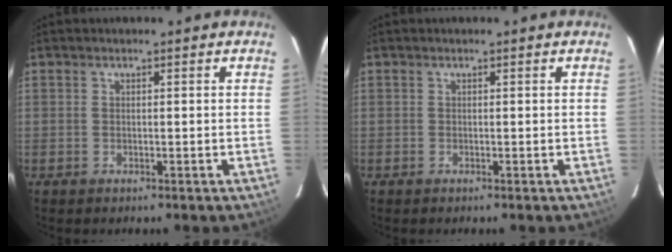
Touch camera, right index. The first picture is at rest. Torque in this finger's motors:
{"motor_torque": [0.10, 0.07, -0.01, 0.01]}